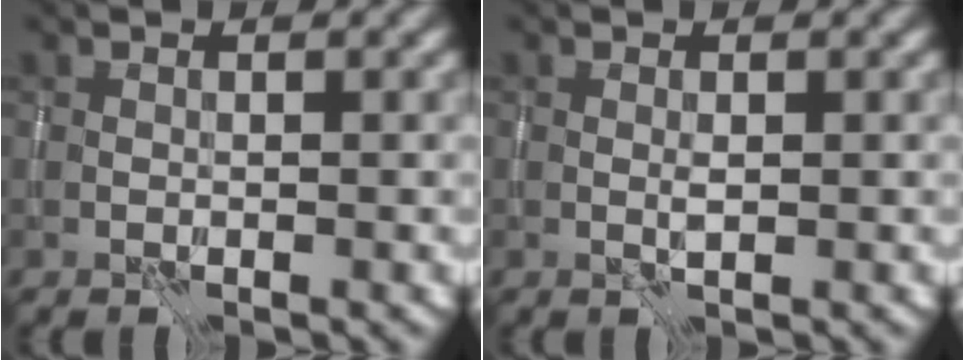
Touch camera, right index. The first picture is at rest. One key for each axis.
{"total": 0.6, "fx": 0.2, "fy": 0.0, "fz": 0.6, "tx": -0.012, "ty": 0.001, "tz": 0.002}